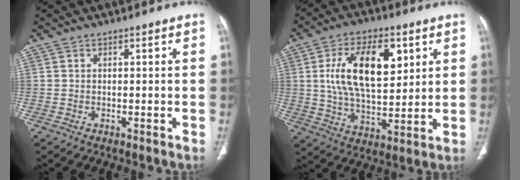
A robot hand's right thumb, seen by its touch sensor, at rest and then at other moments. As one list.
[{"total": 17.6, "force": [5.0, 9.2, 14.1], "torque": [-0.220, -0.014, 0.094]}]